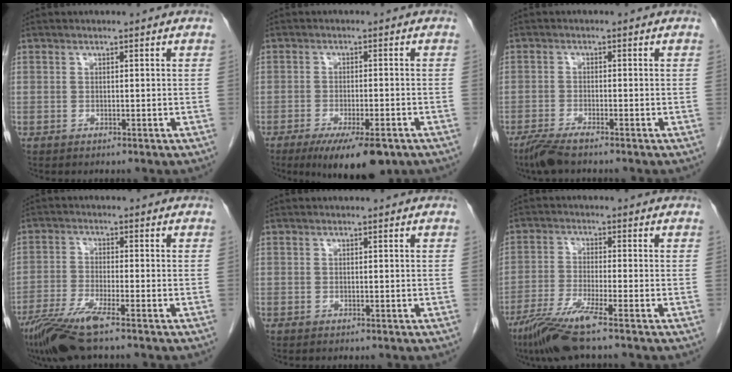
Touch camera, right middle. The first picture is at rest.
{"total": 9.7, "force": [-6.4, 2.3, 7.0], "torque": [-0.103, -0.018, -0.096]}
{"total": 3.8, "force": [-3.0, 0.3, 2.3], "torque": [-0.049, -0.010, -0.060]}
{"total": 8.2, "force": [-5.7, 0.2, 5.8], "torque": [-0.119, -0.022, -0.109]}
{"total": 0.0}
{"total": 7.8, "force": [-5.3, -0.7, 5.7], "torque": [-0.114, -0.026, -0.103]}